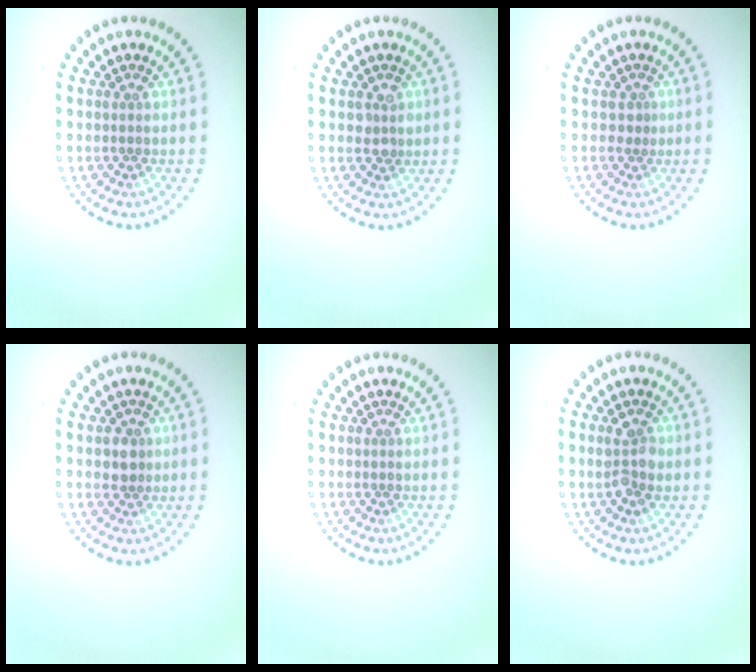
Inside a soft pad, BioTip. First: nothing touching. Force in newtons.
{"total": 1.7, "press": 1.7, "slide": 0.3}
{"total": 0.7, "press": 0.4, "slide": 0.6}
{"total": 1.9, "press": 1.7, "slide": 0.9}
{"total": 0.0}
{"total": 2.4, "press": 2.4, "slide": 0.1}